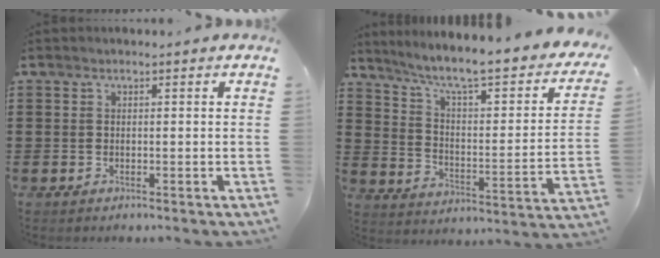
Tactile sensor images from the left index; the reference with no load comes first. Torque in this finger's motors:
{"motor_torque": [1.89, -0.24, 0.43, 0.21]}